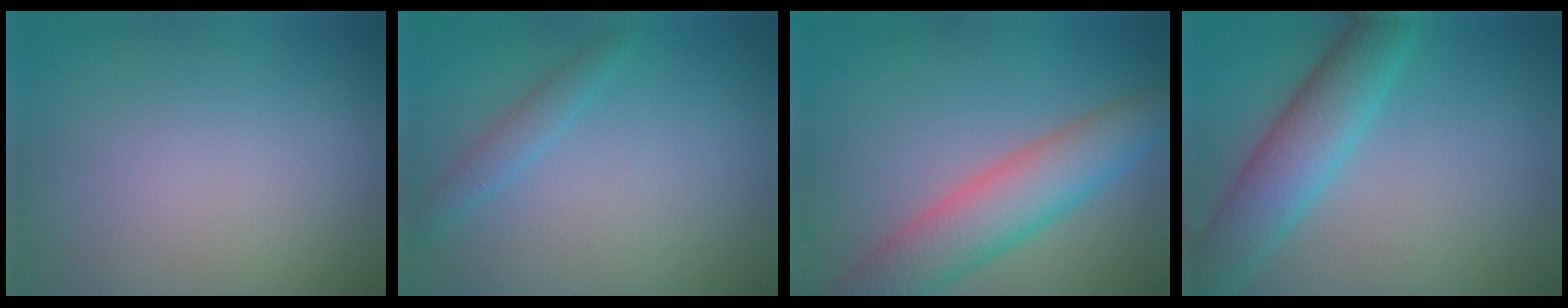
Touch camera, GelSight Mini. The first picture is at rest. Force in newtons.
{"total": 1.5, "press": 1.5, "slide": 0.1}
{"total": 6.4, "press": 6.4, "slide": 0.5}
{"total": 5.6, "press": 5.6, "slide": 0.2}